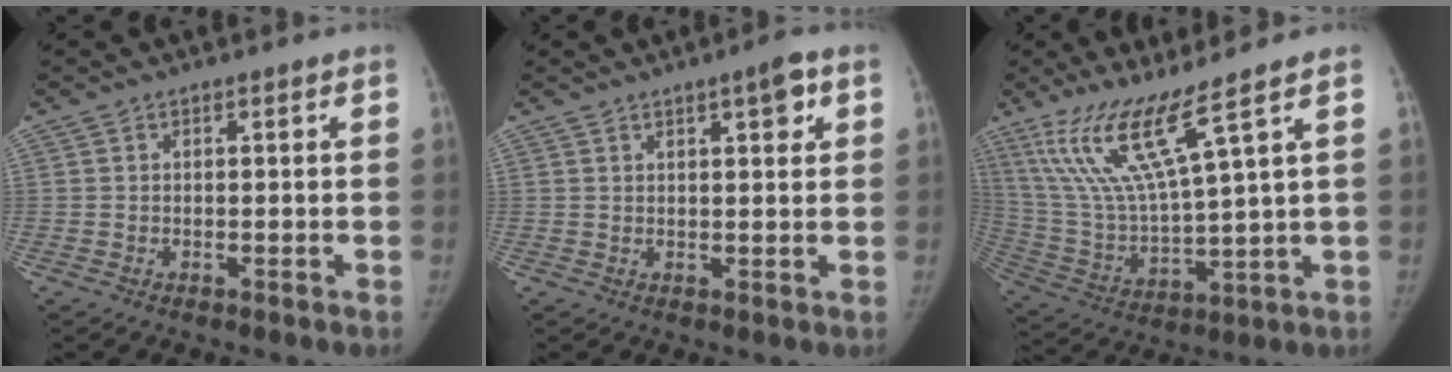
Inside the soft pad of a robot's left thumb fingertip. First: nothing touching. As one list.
[{"total": 3.9, "force": [2.0, 1.0, 3.3], "torque": [-0.040, -0.007, 0.027]}, {"total": 14.0, "force": [8.7, 0.4, 11.0], "torque": [-0.232, -0.052, 0.184]}]